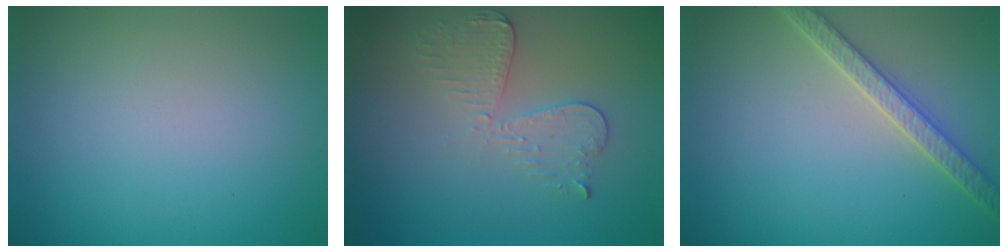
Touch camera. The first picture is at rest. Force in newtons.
{"total": 2.9, "press": 2.7, "slide": 1.2}
{"total": 3.1, "press": 2.9, "slide": 0.9}